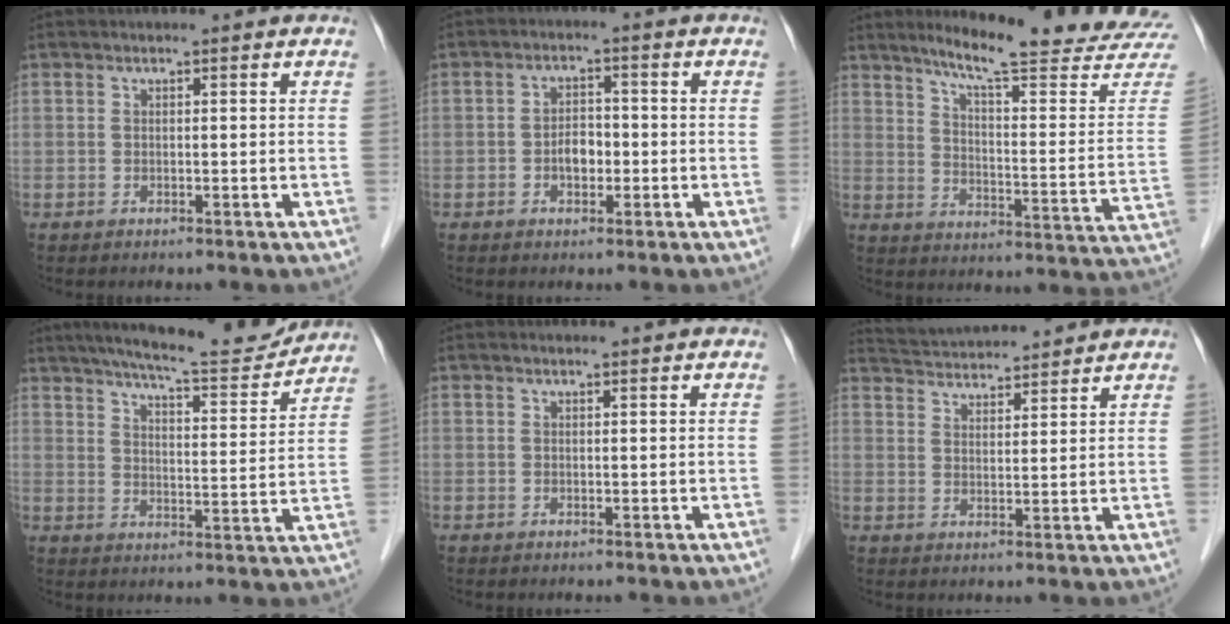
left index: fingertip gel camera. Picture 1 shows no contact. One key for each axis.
{"total": 3.5, "fx": -1.5, "fy": 2.0, "fz": 2.4, "tx": -0.042, "ty": 0.003, "tz": -0.026}
{"total": 22.5, "fx": 20.2, "fy": 0.0, "fz": 10.1, "tx": -0.141, "ty": -0.097, "tz": 0.251}
{"total": 14.6, "fx": 13.3, "fy": 1.6, "fz": 5.7, "tx": -0.087, "ty": -0.015, "tz": 0.181}
{"total": 0.7, "fx": 0.7, "fy": 0.1, "fz": 0.2, "tx": -0.010, "ty": 0.003, "tz": 0.006}
{"total": 10.1, "fx": 9.8, "fy": 0.9, "fz": 2.6, "tx": -0.053, "ty": 0.022, "tz": 0.150}